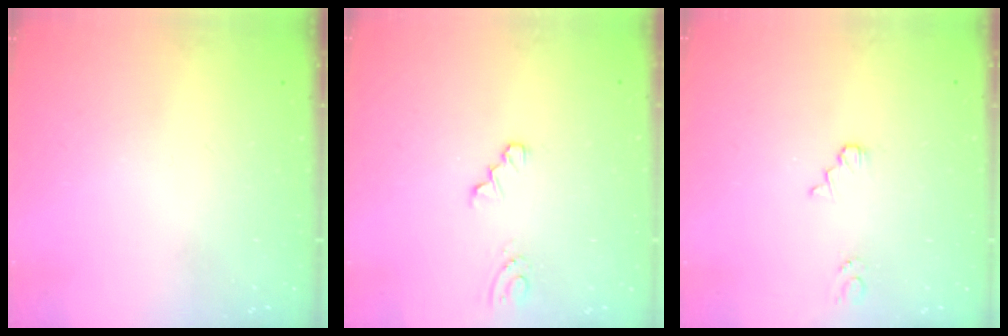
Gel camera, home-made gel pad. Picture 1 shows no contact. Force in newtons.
{"total": 0.0}
{"total": 1.4, "press": 1.4, "slide": 0.2}